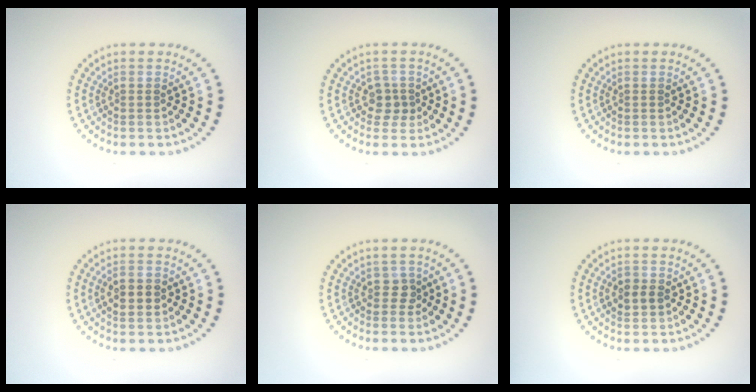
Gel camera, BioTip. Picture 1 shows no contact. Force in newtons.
{"total": 1.8, "press": 1.5, "slide": 1.0}
{"total": 0.0}
{"total": 1.9, "press": 1.8, "slide": 0.2}
{"total": 1.2, "press": 1.0, "slide": 0.6}
{"total": 1.6, "press": 1.6, "slide": 0.3}